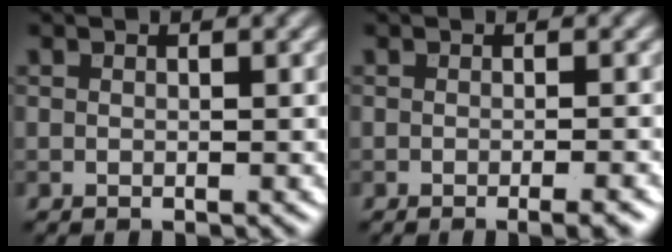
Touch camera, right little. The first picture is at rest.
{"total": 2.4, "force": [-1.1, 0.6, 2.0], "torque": [-0.014, 0.000, -0.017]}